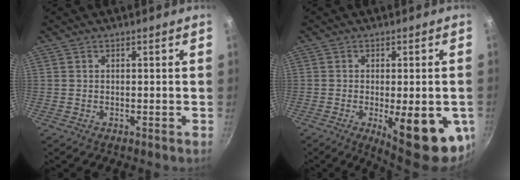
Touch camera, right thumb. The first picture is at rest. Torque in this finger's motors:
{"motor_torque": [2.31, 2.15, 1.00, -0.98, 0.45]}